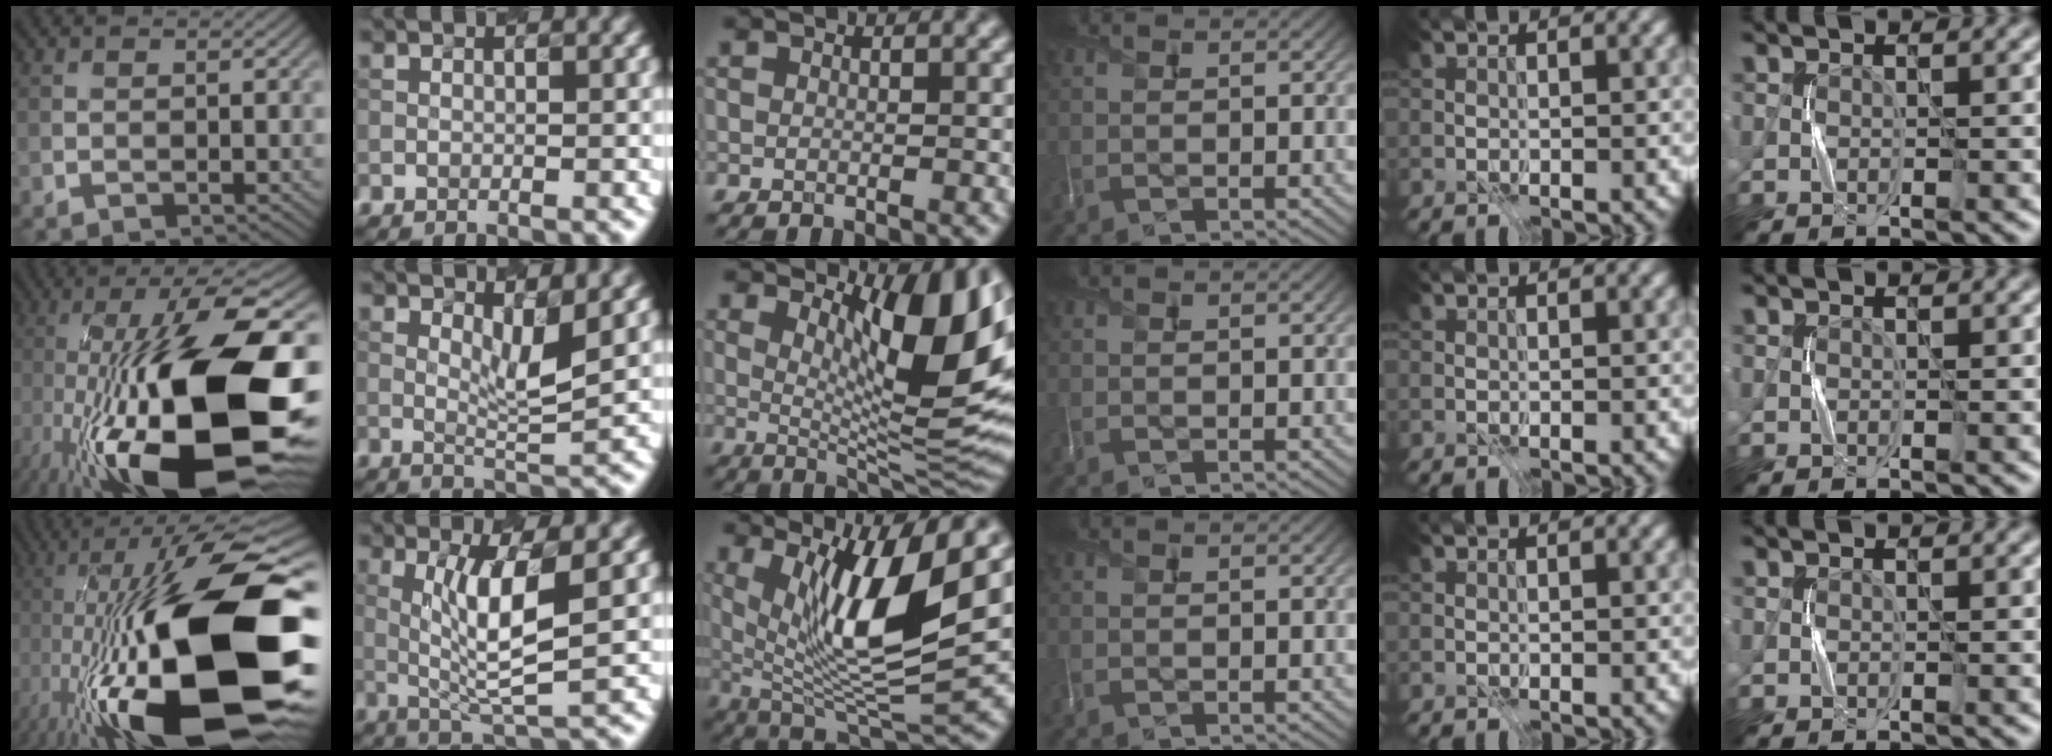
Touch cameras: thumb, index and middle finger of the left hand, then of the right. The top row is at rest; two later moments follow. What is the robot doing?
{"motion": "press", "object": "grip strengthener"}